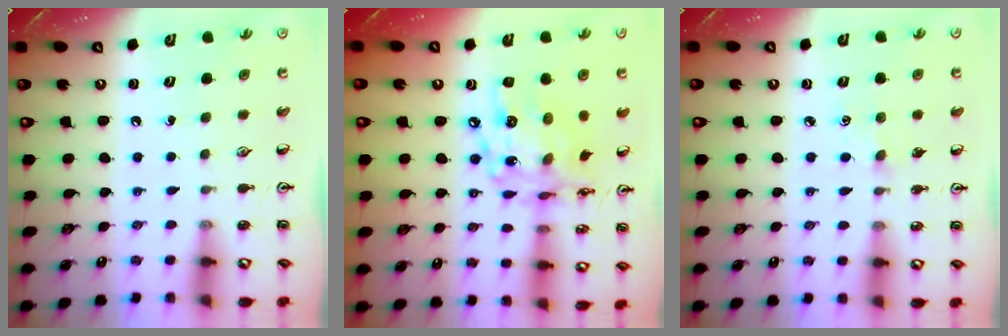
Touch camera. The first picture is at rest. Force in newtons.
{"total": 16.1, "press": 16.0, "slide": 1.3}
{"total": 2.2, "press": 2.2, "slide": 0.4}